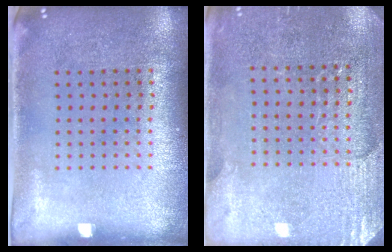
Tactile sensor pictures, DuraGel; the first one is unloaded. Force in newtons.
{"total": 2.9, "press": 2.9, "slide": 0.5}